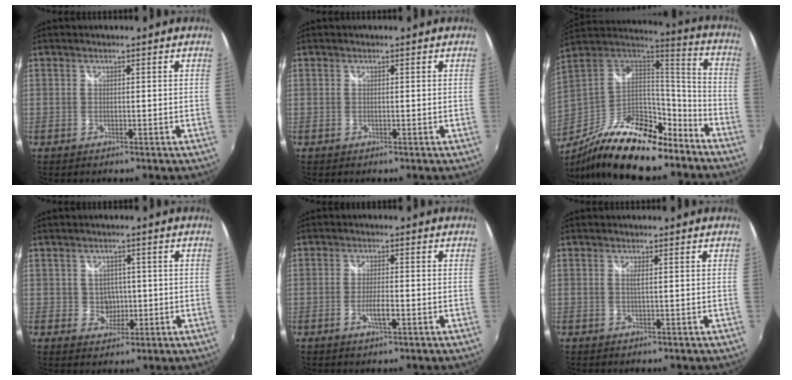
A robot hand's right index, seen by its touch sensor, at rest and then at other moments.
{"total": 0.0}
{"total": 26.8, "force": [-18.8, 10.3, 16.2], "torque": [-0.298, -0.019, -0.306]}
{"total": 3.4, "force": [-0.1, 3.3, 0.9], "torque": [-0.017, 0.006, 0.004]}
{"total": 3.2, "force": [-1.2, 0.5, 2.9], "torque": [-0.056, -0.006, -0.022]}
{"total": 0.8, "force": [0.2, -0.2, 0.8], "torque": [-0.015, 0.000, 0.002]}